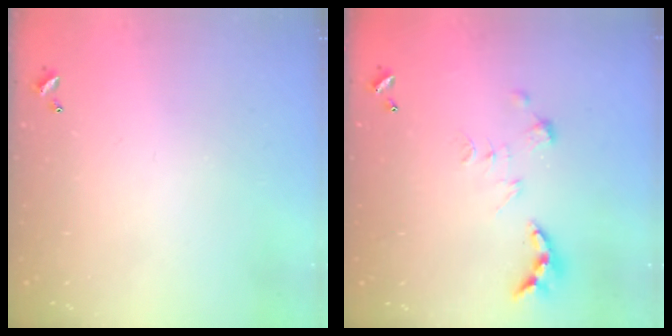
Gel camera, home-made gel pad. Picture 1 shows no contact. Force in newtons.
{"total": 3.3, "press": 3.3, "slide": 0.4}